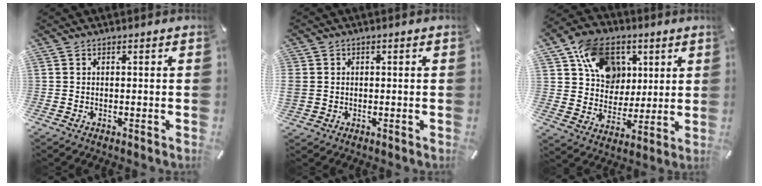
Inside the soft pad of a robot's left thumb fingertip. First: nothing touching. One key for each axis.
{"total": 3.0, "fx": 0.3, "fy": 2.9, "fz": 0.9, "tx": -0.017, "ty": 0.006, "tz": 0.007}
{"total": 14.7, "fx": 5.4, "fy": 12.3, "fz": 5.9, "tx": -0.106, "ty": -0.010, "tz": 0.108}